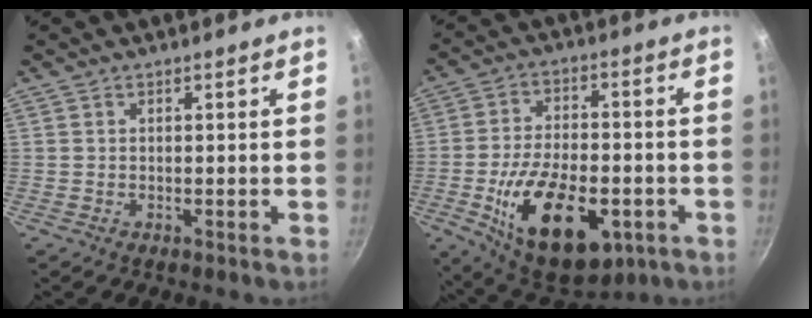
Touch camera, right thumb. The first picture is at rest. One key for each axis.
{"total": 20.7, "fx": -6.6, "fy": 11.2, "fz": 16.2, "tx": -0.250, "ty": 0.015, "tz": -0.095}